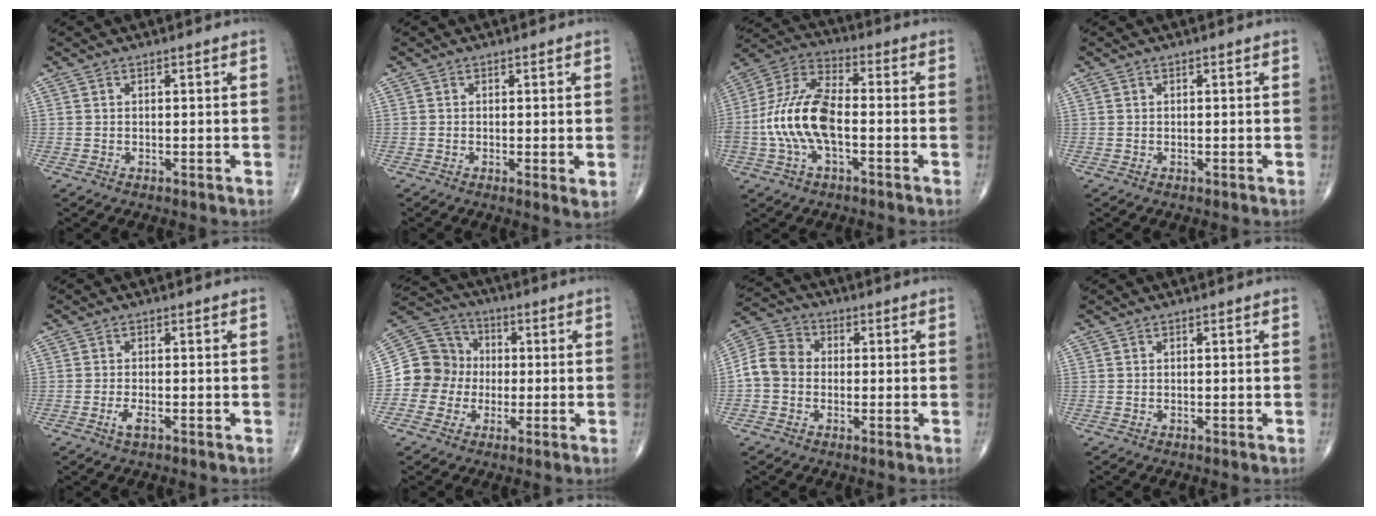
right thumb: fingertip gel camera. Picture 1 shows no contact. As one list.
[{"total": 2.1, "force": [-0.1, 0.5, 2.0], "torque": [-0.038, -0.010, -0.007]}, {"total": 15.6, "force": [-2.6, 7.3, 13.5], "torque": [-0.293, 0.037, -0.053]}, {"total": 0.0}, {"total": 2.1, "force": [-1.0, 0.7, 1.7], "torque": [-0.037, 0.001, -0.021]}, {"total": 11.0, "force": [-1.4, 10.5, 2.9], "torque": [-0.026, 0.040, -0.032]}, {"total": 7.7, "force": [-0.8, 6.5, 4.0], "torque": [-0.065, 0.029, -0.030]}, {"total": 0.0}]